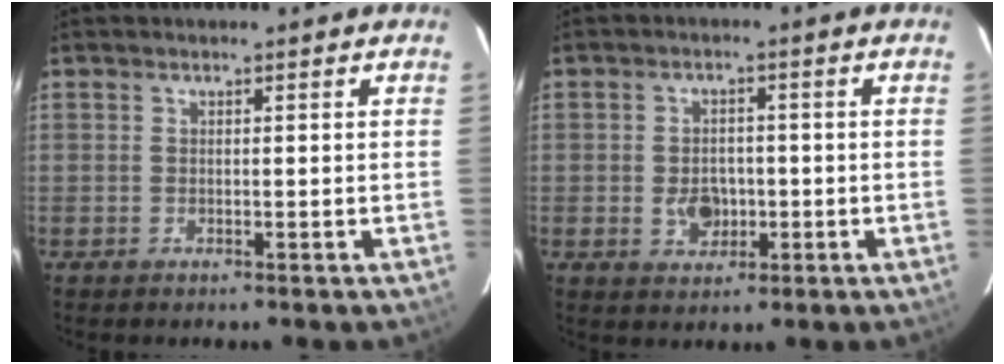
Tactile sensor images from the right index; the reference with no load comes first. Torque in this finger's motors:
{"motor_torque": [0.03, -0.03, 0.02, 0.02]}